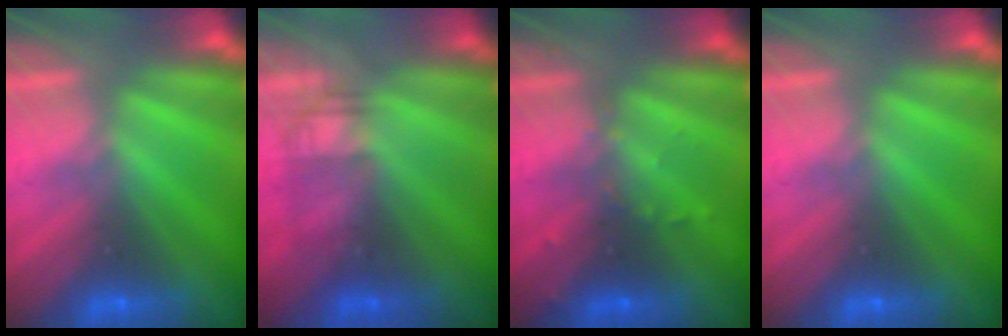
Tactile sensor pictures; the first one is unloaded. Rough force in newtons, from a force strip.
{"total": 2.2}
{"total": 2.8}
{"total": 0.0}